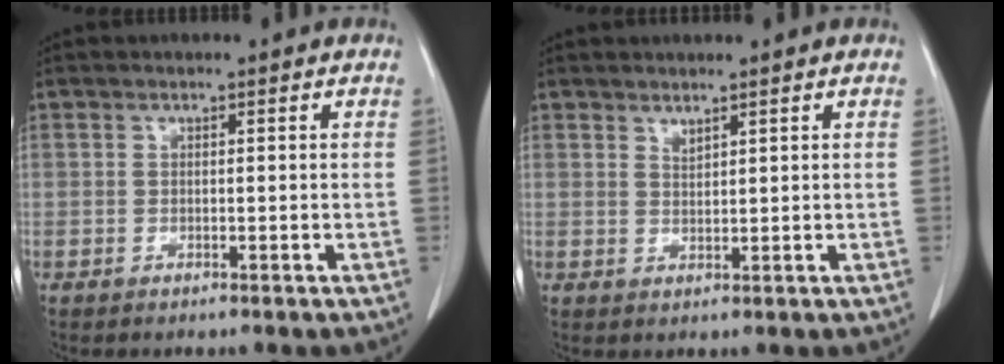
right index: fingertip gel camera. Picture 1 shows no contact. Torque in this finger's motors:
{"motor_torque": [-0.02, 0.04, 0.00, 0.01]}